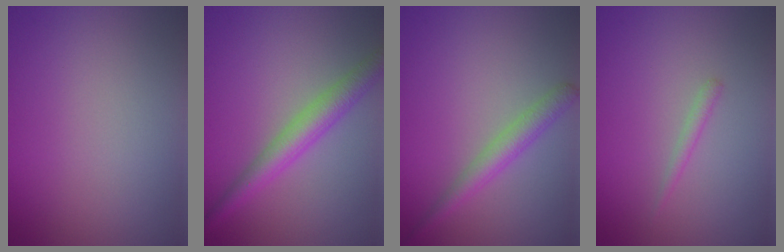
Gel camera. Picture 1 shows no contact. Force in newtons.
{"total": 3.8, "press": 3.8, "slide": 0.0}
{"total": 2.5, "press": 2.5, "slide": 0.1}
{"total": 0.8, "press": 0.8, "slide": 0.1}